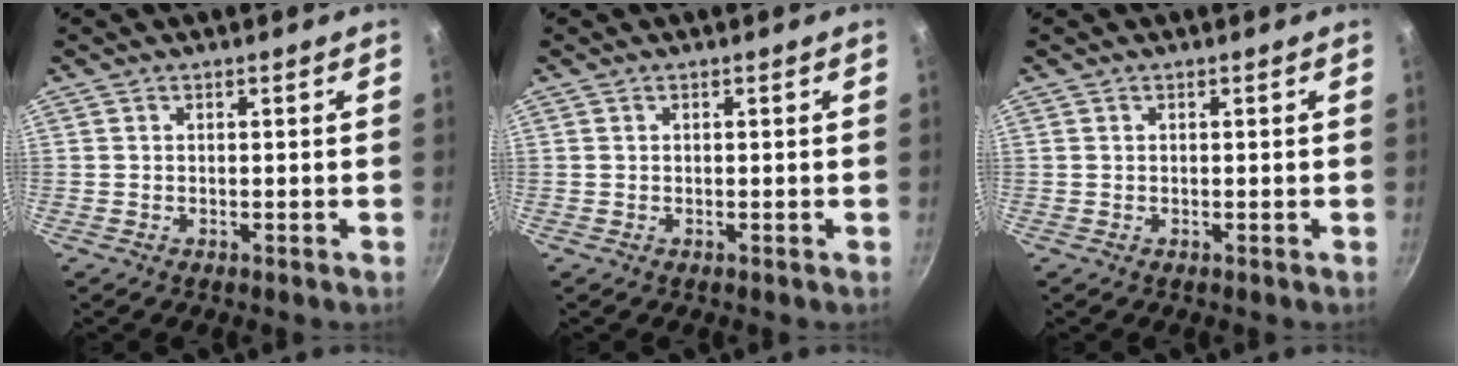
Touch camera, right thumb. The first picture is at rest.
{"total": 0.0}
{"total": 0.0}